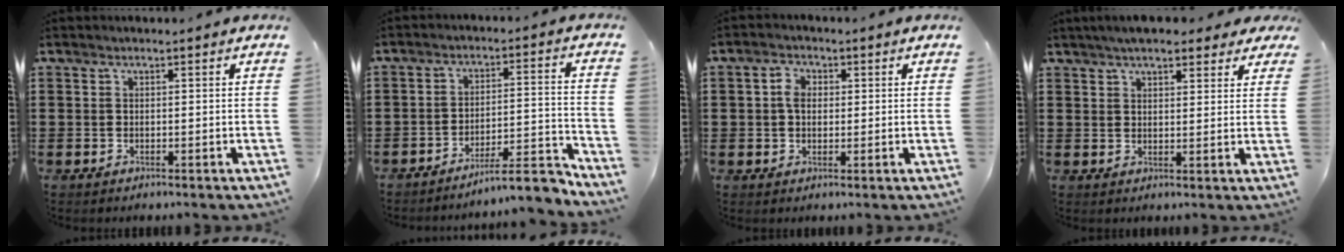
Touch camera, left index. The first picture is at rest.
{"total": 8.0, "force": [-7.1, 0.3, 3.8], "torque": [-0.052, 0.010, -0.131]}
{"total": 3.1, "force": [0.4, 2.3, 2.1], "torque": [-0.048, 0.012, 0.006]}
{"total": 5.1, "force": [4.3, 1.4, 2.4], "torque": [-0.059, 0.003, 0.078]}